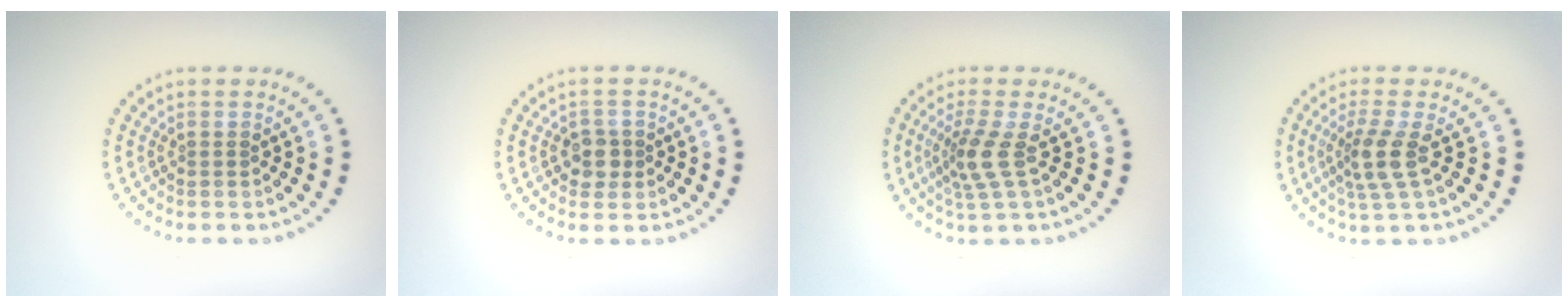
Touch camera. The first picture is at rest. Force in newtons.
{"total": 1.9, "press": 1.8, "slide": 0.7}
{"total": 2.8, "press": 2.0, "slide": 2.0}
{"total": 2.9, "press": 2.2, "slide": 1.9}